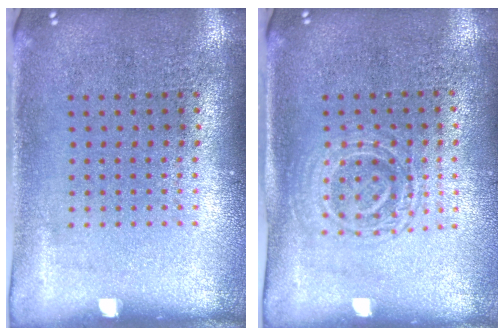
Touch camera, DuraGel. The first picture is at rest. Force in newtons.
{"total": 1.5, "press": 1.4, "slide": 0.6}